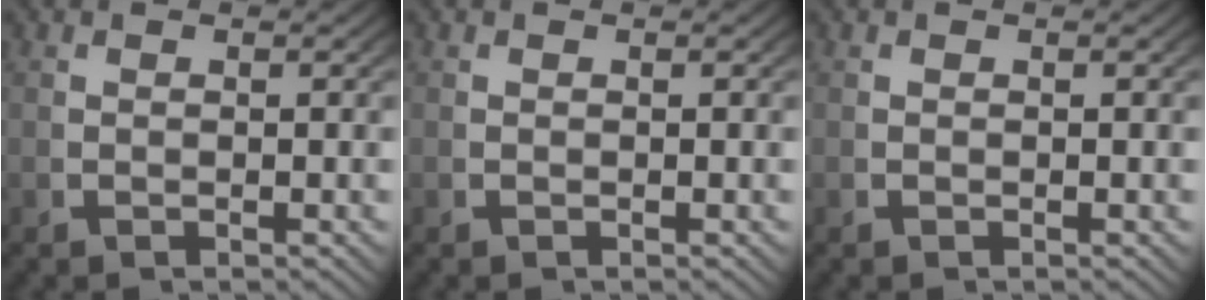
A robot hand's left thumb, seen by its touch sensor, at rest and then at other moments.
{"total": 0.0}
{"total": 0.0}